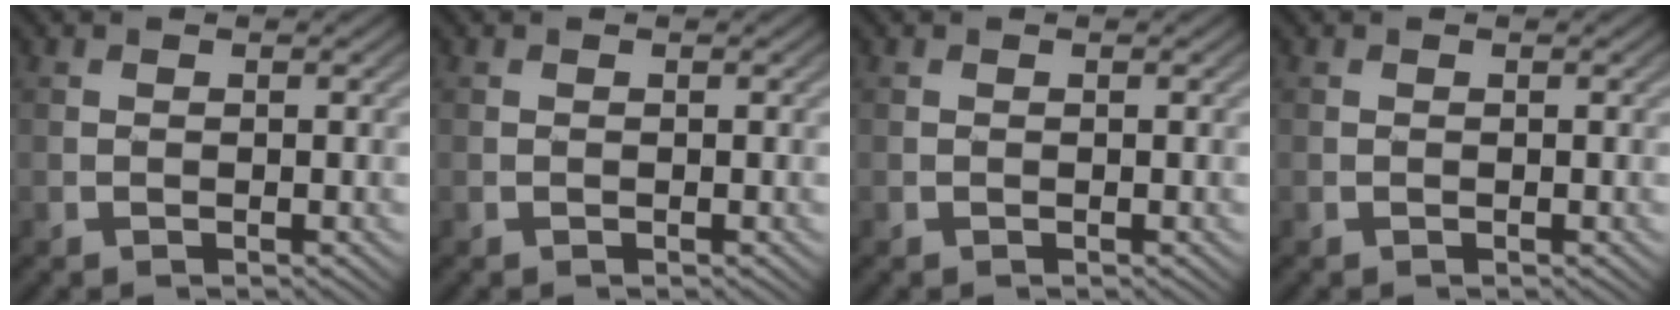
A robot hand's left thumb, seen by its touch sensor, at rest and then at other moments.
{"total": 0.0}
{"total": 0.0}
{"total": 0.0}